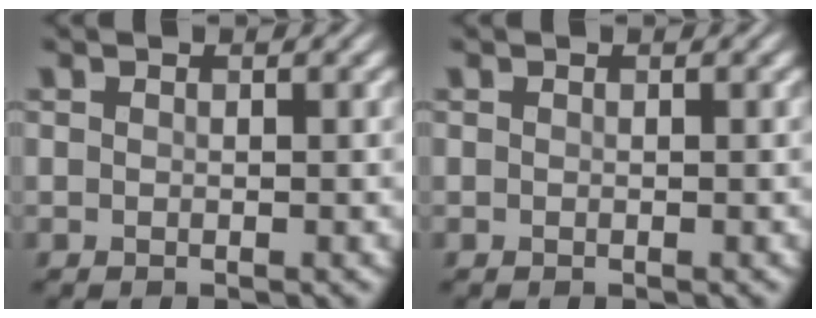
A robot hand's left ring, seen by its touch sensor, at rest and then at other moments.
{"total": 0.0}